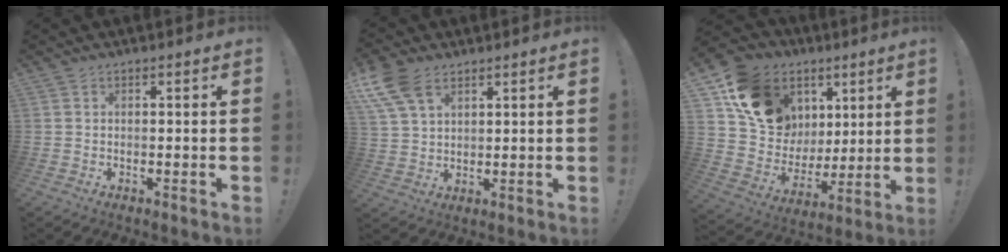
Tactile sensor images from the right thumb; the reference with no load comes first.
{"total": 10.4, "force": [5.5, 6.2, 6.3], "torque": [-0.128, -0.020, 0.108]}
{"total": 18.4, "force": [8.8, 14.1, 7.8], "torque": [-0.126, -0.041, 0.190]}